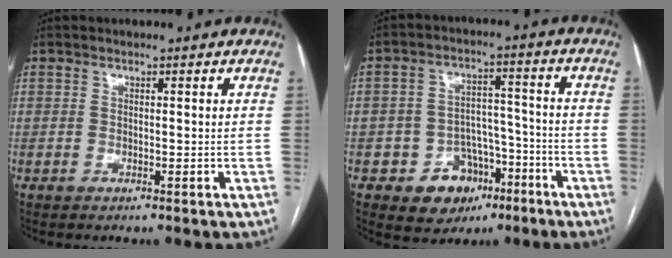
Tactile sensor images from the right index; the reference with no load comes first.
{"total": 8.5, "force": [-4.6, 6.7, 2.7], "torque": [-0.023, 0.027, -0.060]}